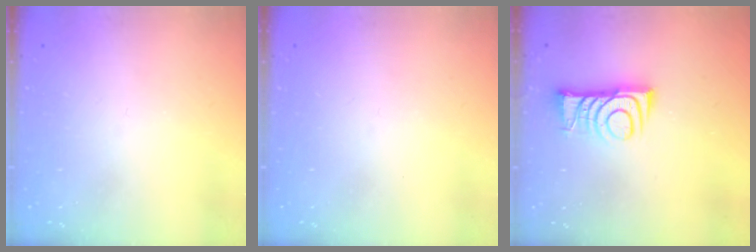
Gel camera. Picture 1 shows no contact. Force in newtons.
{"total": 0.0}
{"total": 8.7, "press": 8.6, "slide": 0.8}